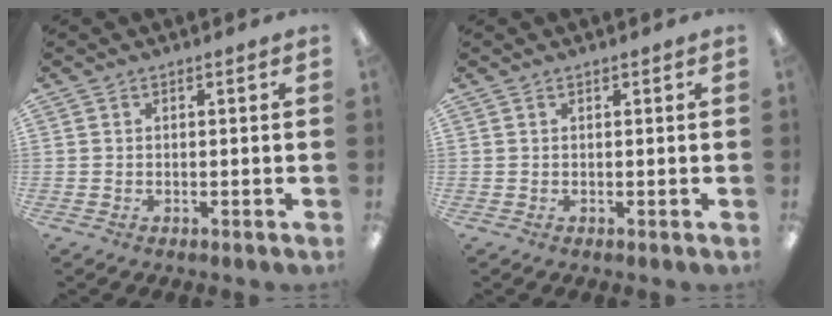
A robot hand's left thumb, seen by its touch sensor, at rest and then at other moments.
{"total": 0.0}